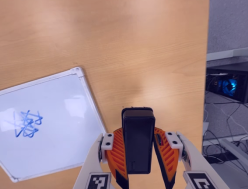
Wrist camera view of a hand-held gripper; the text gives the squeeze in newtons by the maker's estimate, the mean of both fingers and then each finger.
{"total": 8.7, "left": 7.0, "right": 10.4}